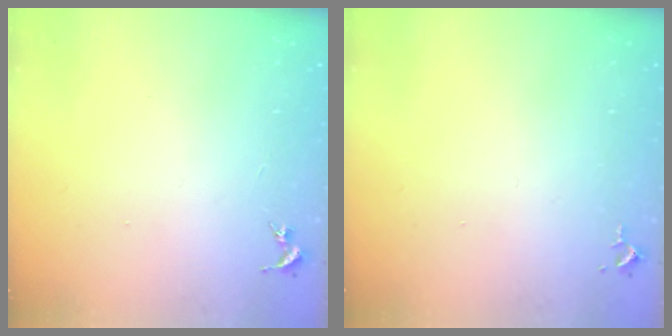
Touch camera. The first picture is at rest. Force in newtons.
{"total": 2.6, "press": 2.6, "slide": 0.4}